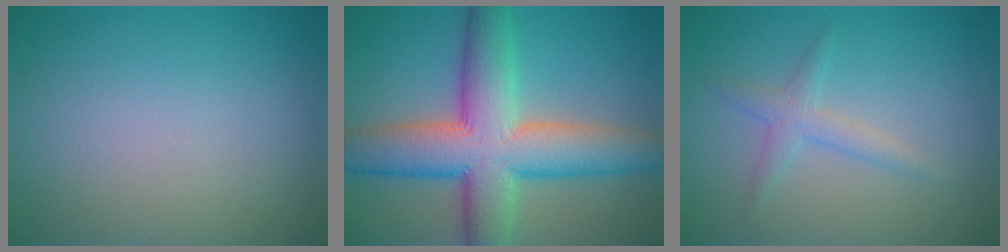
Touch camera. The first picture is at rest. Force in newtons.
{"total": 11.0, "press": 11.0, "slide": 0.3}
{"total": 1.9, "press": 1.9, "slide": 0.1}